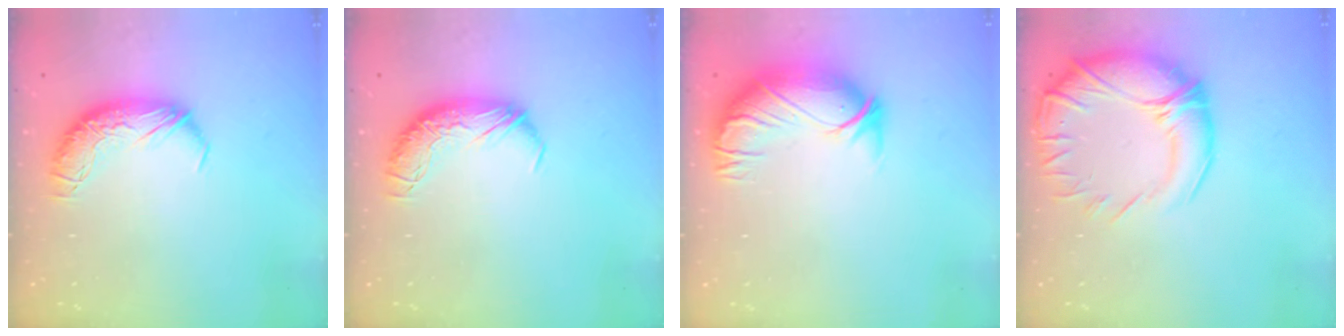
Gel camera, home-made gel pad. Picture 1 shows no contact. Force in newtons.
{"total": 0.0}
{"total": 3.0, "press": 0.3, "slide": 3.0}
{"total": 11.8, "press": 10.5, "slide": 5.3}